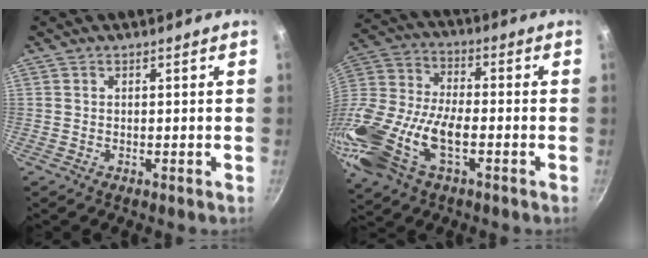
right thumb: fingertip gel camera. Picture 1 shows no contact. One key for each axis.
{"total": 23.3, "fx": -7.6, "fy": 12.1, "fz": 18.5, "tx": -0.456, "ty": 0.002, "tz": -0.137}